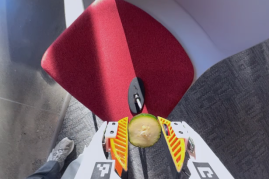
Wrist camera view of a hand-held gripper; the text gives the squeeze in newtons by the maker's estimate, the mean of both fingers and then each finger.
{"total": 5.5, "left": 5.6, "right": 5.4}